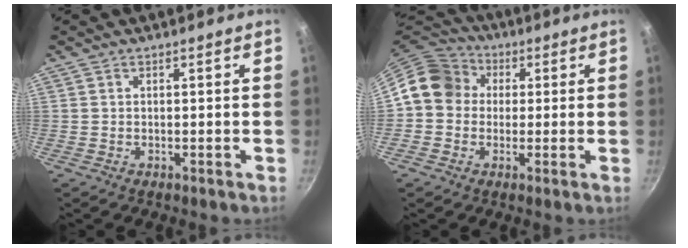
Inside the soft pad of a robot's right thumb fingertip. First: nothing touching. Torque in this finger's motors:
{"motor_torque": [0.65, 1.37, 0.57, -0.54, 0.08]}